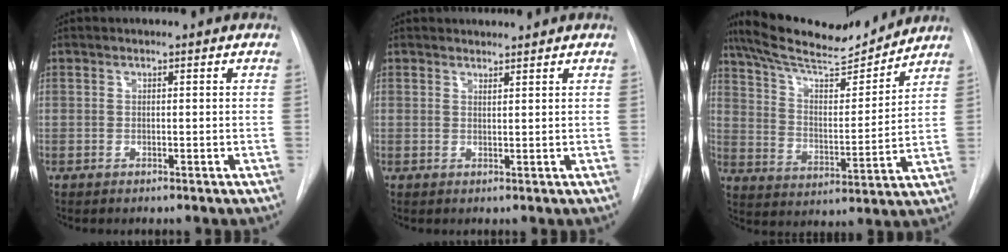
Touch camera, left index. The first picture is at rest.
{"total": 2.2, "force": [2.2, 0.1, 0.1], "torque": [-0.002, 0.003, 0.034]}
{"total": 17.0, "force": [15.5, 2.5, 6.4], "torque": [-0.112, -0.005, 0.252]}